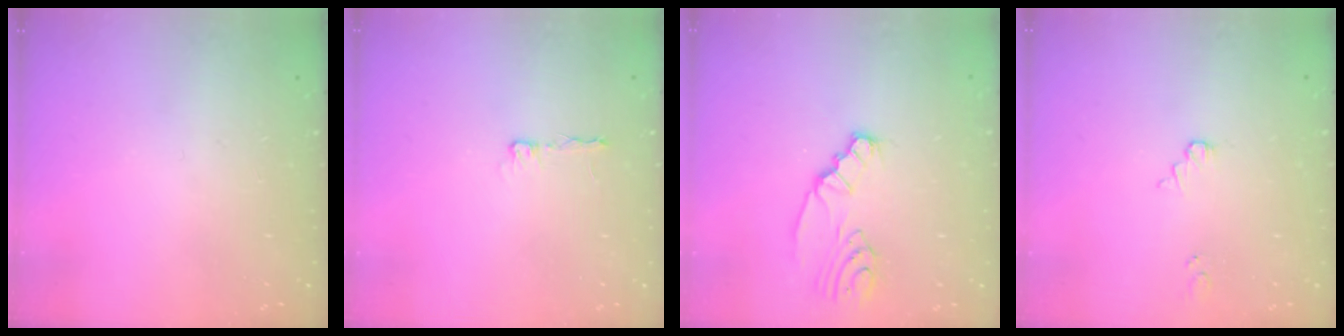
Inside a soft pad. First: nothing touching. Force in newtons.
{"total": 4.0, "press": 3.9, "slide": 0.3}
{"total": 2.8, "press": 2.8, "slide": 0.3}
{"total": 1.7, "press": 1.7, "slide": 0.3}